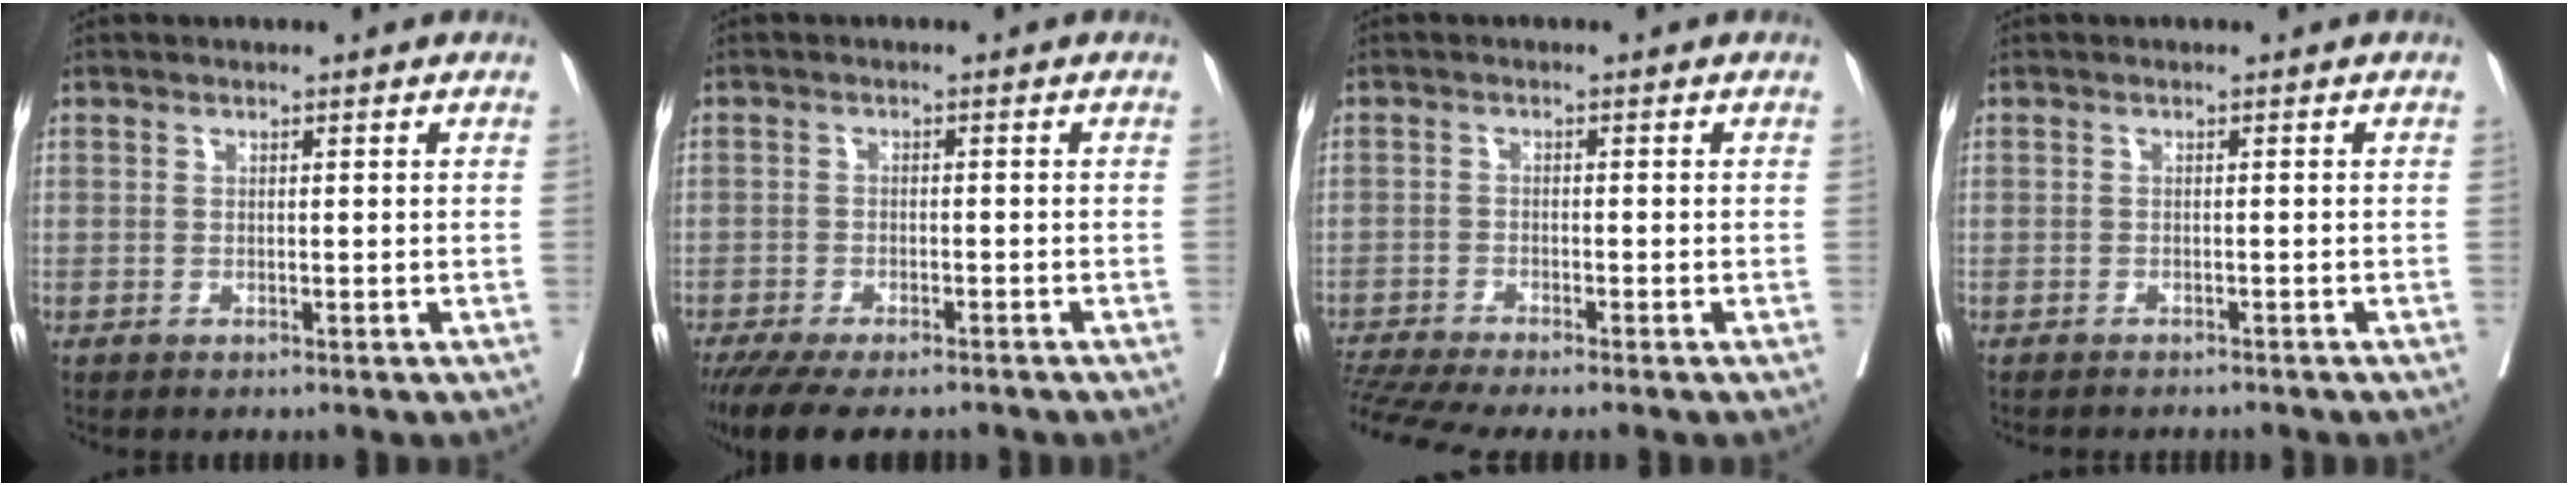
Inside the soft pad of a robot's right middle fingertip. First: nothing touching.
{"total": 11.4, "force": [-9.6, 2.9, 5.4], "torque": [-0.088, -0.019, -0.141]}
{"total": 7.3, "force": [-6.5, -1.1, 3.1], "torque": [-0.052, -0.010, -0.114]}
{"total": 4.8, "force": [-4.4, 1.0, 1.5], "torque": [-0.015, -0.004, -0.054]}